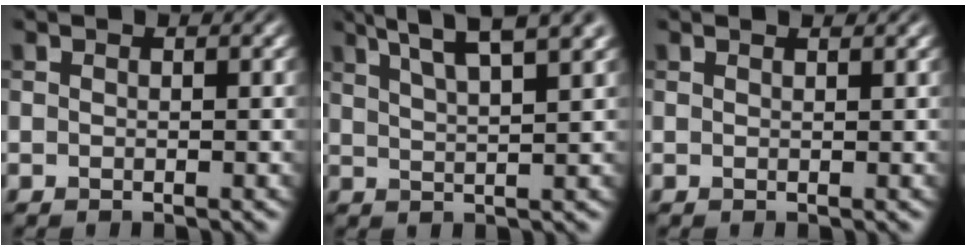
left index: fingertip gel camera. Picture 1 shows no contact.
{"total": 8.7, "force": [5.8, 2.4, 6.1], "torque": [-0.072, 0.034, 0.056]}
{"total": 0.7, "force": [0.7, 0.1, 0.2], "torque": [-0.004, -0.002, 0.009]}